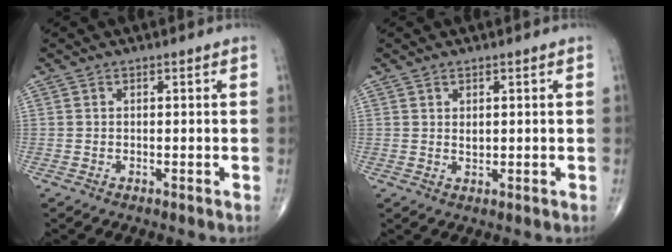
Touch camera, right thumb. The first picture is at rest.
{"total": 1.2, "force": [0.4, 0.7, 0.9], "torque": [-0.012, -0.007, 0.009]}